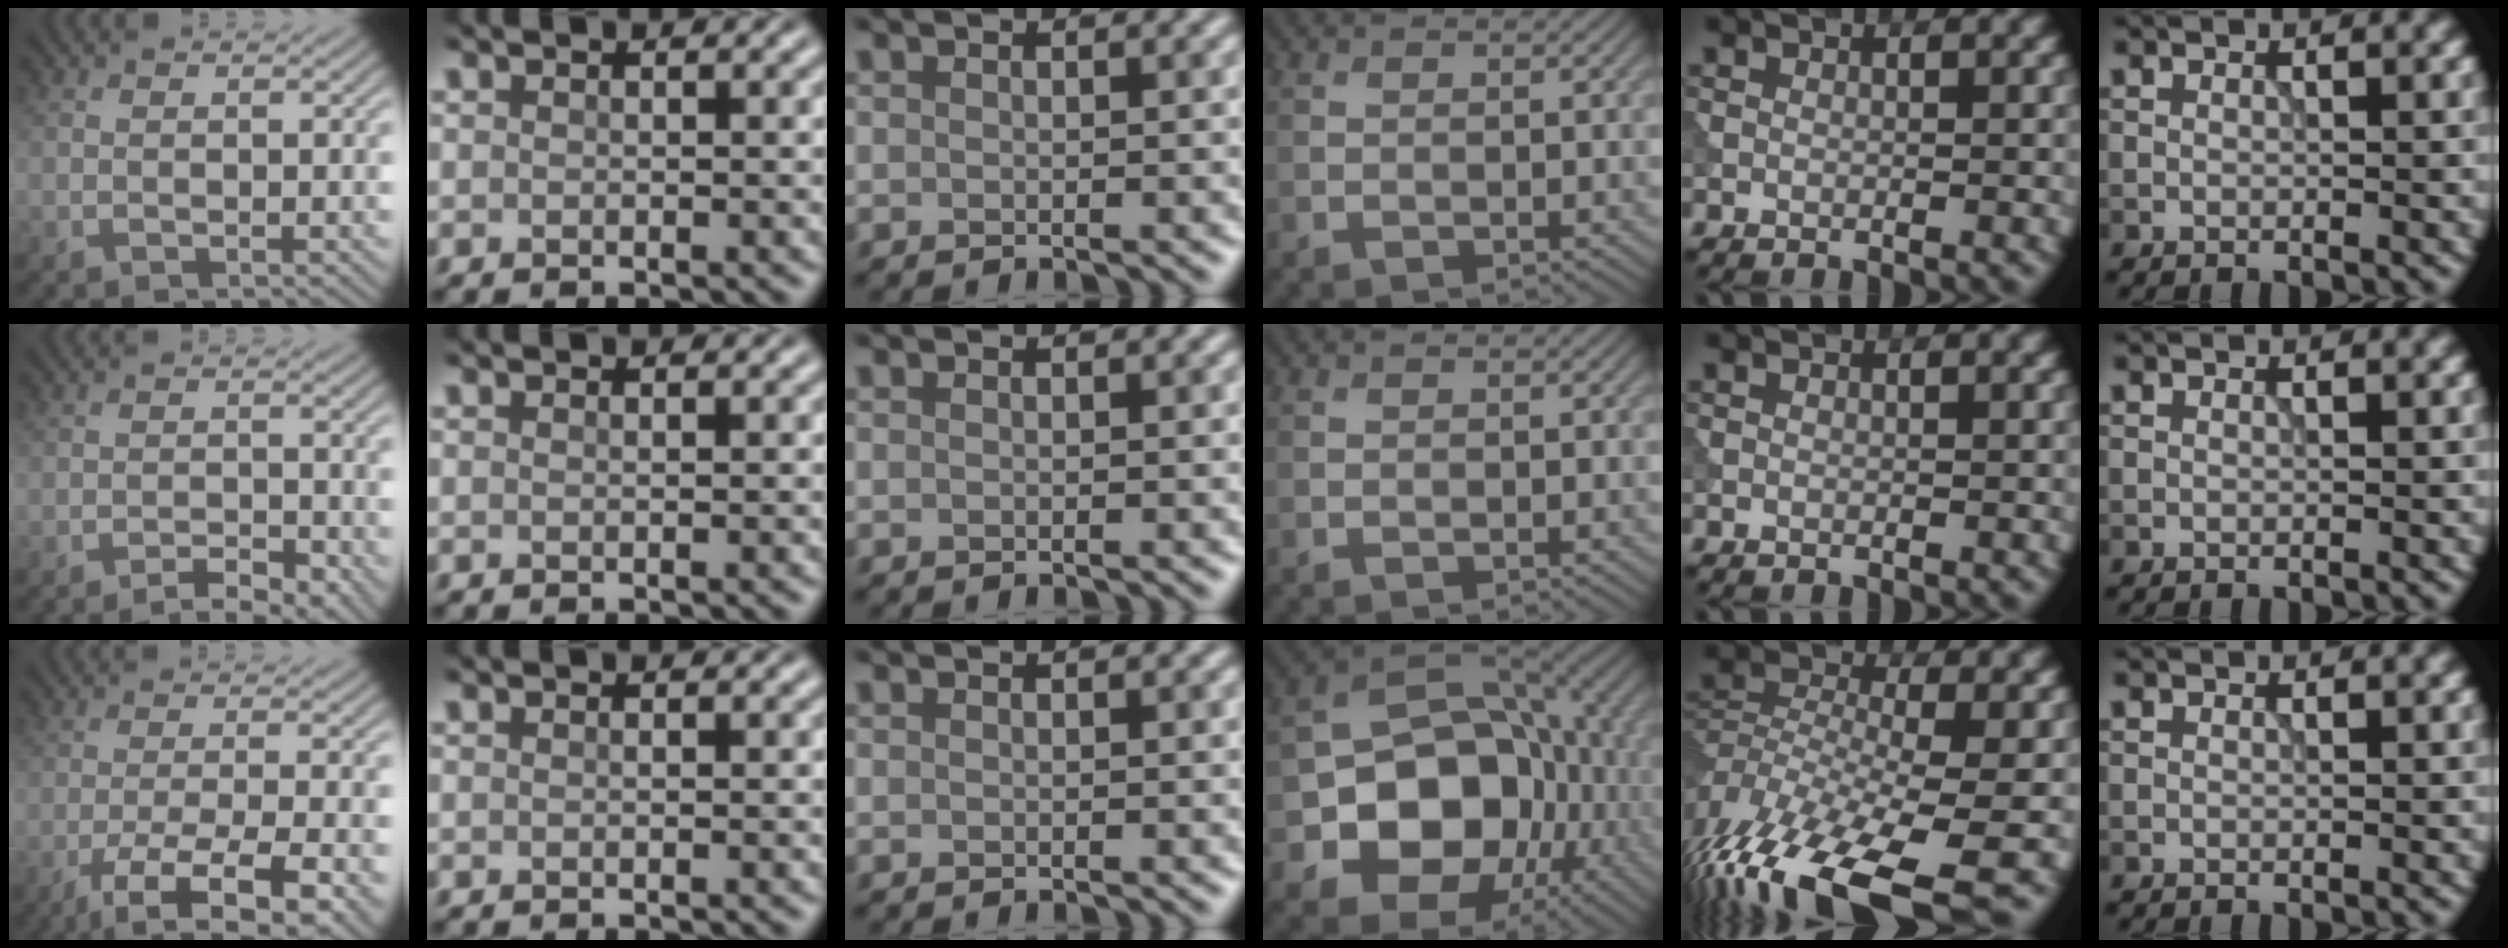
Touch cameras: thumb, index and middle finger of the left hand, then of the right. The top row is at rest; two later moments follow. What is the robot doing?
{"motion": "extract", "object": "tissue"}